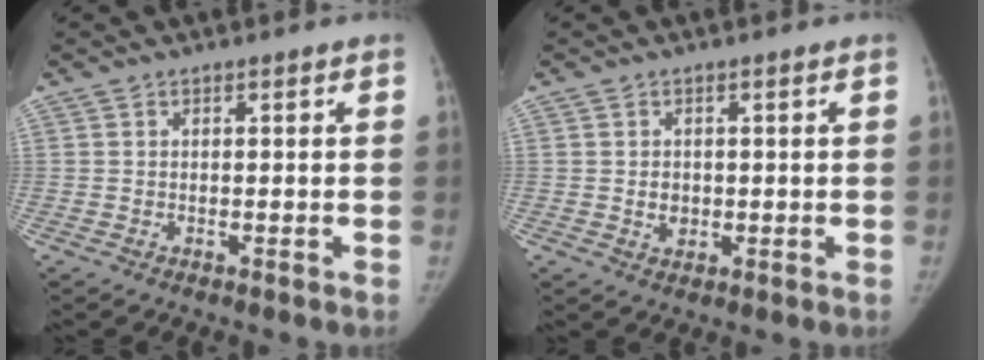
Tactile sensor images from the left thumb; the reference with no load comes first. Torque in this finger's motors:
{"motor_torque": [-0.13, 1.06, 0.41, -0.18, 0.03]}